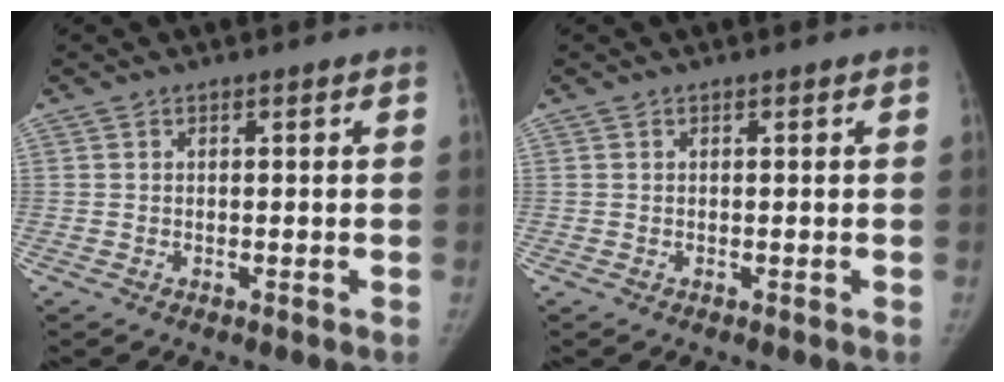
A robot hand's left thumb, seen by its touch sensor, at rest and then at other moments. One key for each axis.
{"total": 0.0}